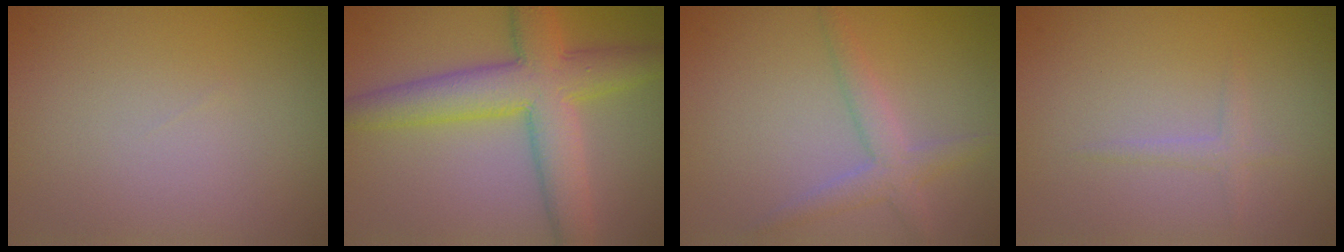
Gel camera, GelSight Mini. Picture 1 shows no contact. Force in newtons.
{"total": 7.6, "press": 7.6, "slide": 0.1}
{"total": 2.6, "press": 2.6, "slide": 0.2}
{"total": 1.0, "press": 1.0, "slide": 0.1}